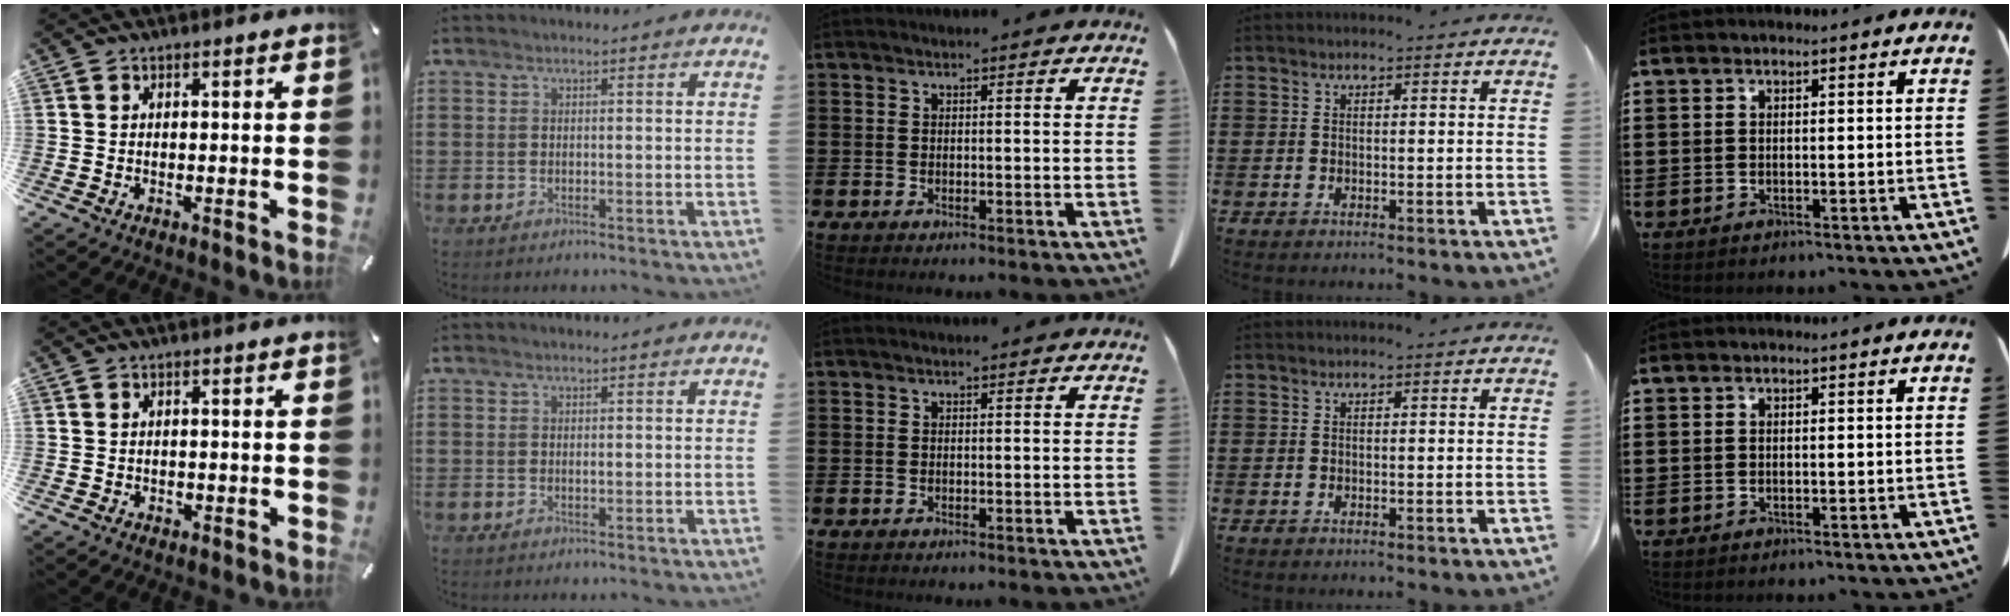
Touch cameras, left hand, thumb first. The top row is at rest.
{"thumb": {"total": 0.7, "force": [-0.1, 0.6, 0.2], "torque": [-0.004, 0.004, -0.004]}, "index": {"total": 0.6, "force": [0.1, 0.2, 0.5], "torque": [-0.012, -0.002, 0.003]}}